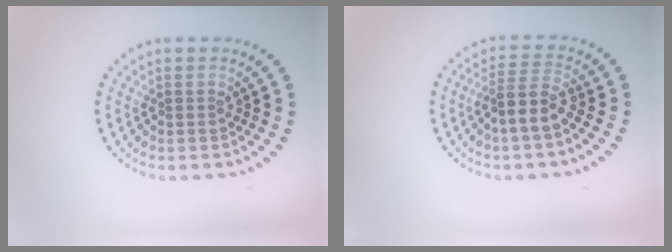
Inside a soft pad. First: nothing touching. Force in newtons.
{"total": 2.8, "press": 2.3, "slide": 1.5}